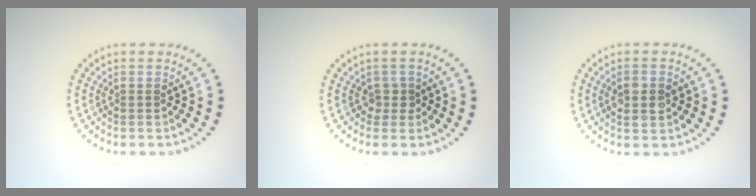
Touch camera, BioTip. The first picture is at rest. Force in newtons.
{"total": 1.2, "press": 0.9, "slide": 0.8}
{"total": 2.6, "press": 2.6, "slide": 0.1}